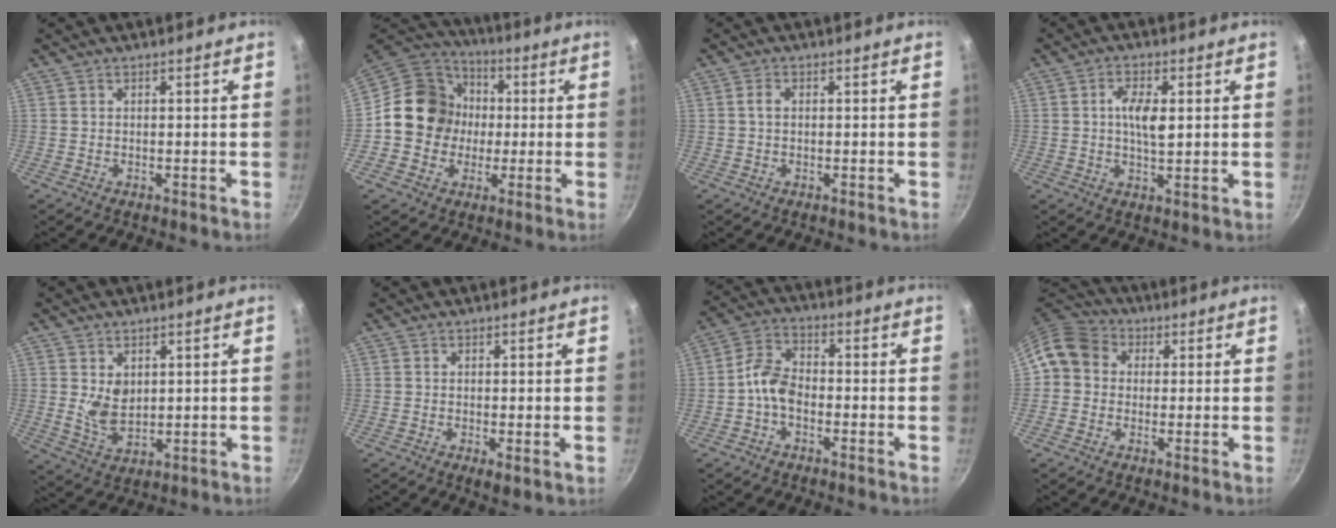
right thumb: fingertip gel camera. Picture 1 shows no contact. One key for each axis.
{"total": 15.4, "fx": 0.1, "fy": 13.8, "fz": 6.8, "tx": -0.085, "ty": 0.031, "tz": -0.011}
{"total": 1.7, "fx": 0.1, "fy": 1.2, "fz": 1.2, "tx": -0.020, "ty": 0.006, "tz": 0.000}
{"total": 6.0, "fx": 1.1, "fy": 2.6, "fz": 5.3, "tx": -0.091, "ty": -0.001, "tz": 0.016}
{"total": 6.0, "fx": 1.4, "fy": 4.1, "fz": 4.2, "tx": -0.067, "ty": -0.020, "tz": 0.036}
{"total": 2.1, "fx": -0.1, "fy": 0.9, "fz": 1.9, "tx": -0.031, "ty": -0.008, "tz": -0.001}
{"total": 6.5, "fx": -2.0, "fy": 4.2, "fz": 4.5, "tx": -0.078, "ty": 0.033, "tz": -0.050}
{"total": 8.8, "fx": 1.2, "fy": 7.7, "fz": 4.1, "tx": -0.046, "ty": 0.020, "tz": 0.001}